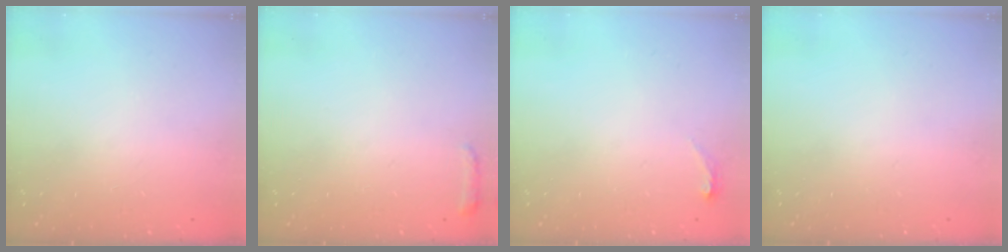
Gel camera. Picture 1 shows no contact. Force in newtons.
{"total": 4.7, "press": 4.6, "slide": 0.9}
{"total": 3.7, "press": 3.4, "slide": 1.5}
{"total": 0.0}